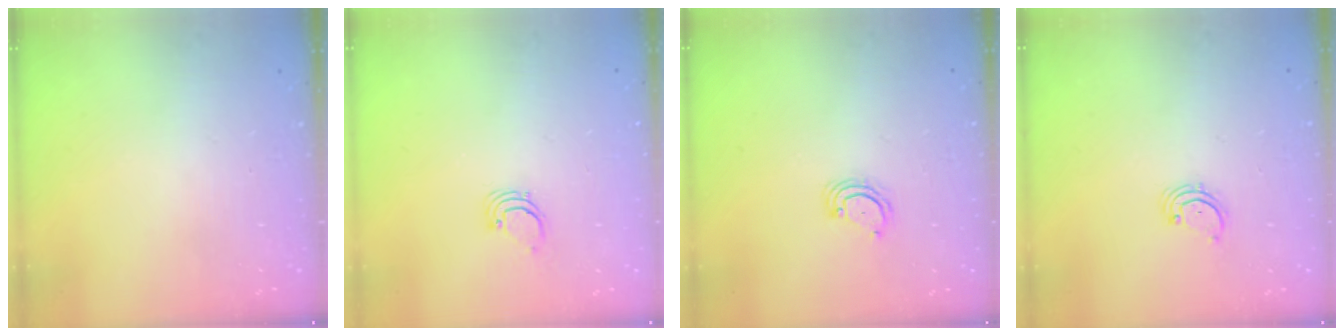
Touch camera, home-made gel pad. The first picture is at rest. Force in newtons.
{"total": 1.7, "press": 1.7, "slide": 0.1}
{"total": 2.3, "press": 2.3, "slide": 0.2}
{"total": 1.7, "press": 1.6, "slide": 0.2}